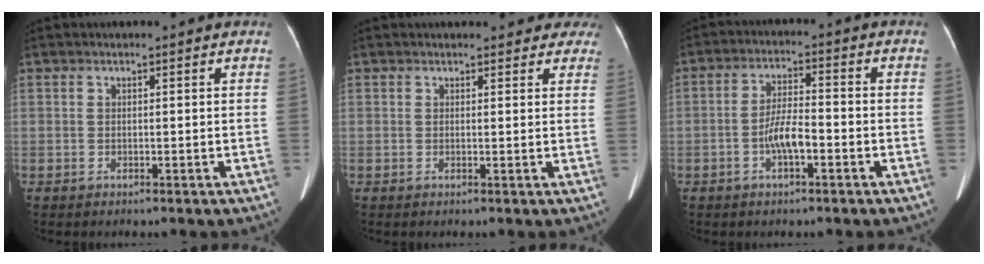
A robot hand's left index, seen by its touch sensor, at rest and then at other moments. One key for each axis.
{"total": 8.9, "fx": 8.0, "fy": 3.5, "fz": 2.0, "tx": 0.016, "ty": -0.004, "tz": 0.069}
{"total": 5.5, "fx": -2.0, "fy": 1.5, "fz": 4.9, "tx": -0.099, "ty": 0.012, "tz": -0.038}